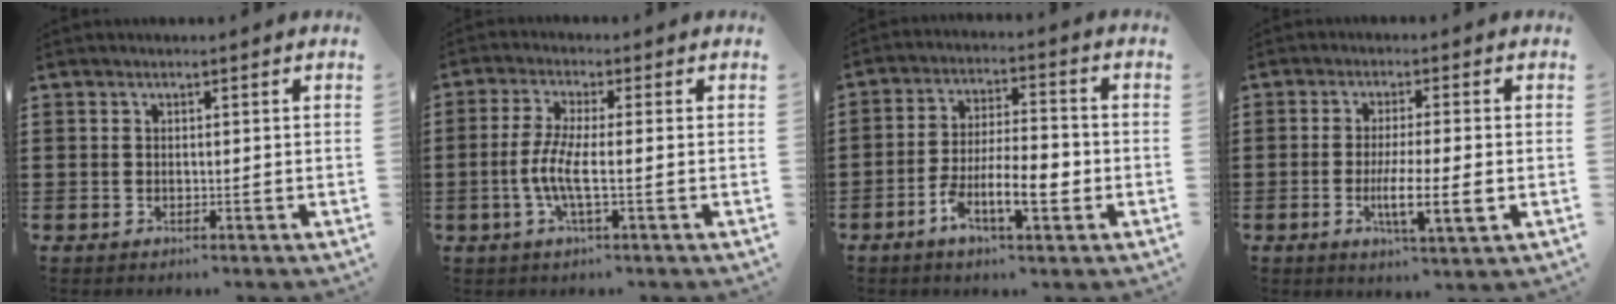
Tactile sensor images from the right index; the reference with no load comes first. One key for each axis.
{"total": 5.7, "fx": -1.3, "fy": 0.6, "fz": 5.5, "tx": -0.127, "ty": -0.015, "tz": -0.032}
{"total": 8.4, "fx": -3.5, "fy": 2.8, "fz": 7.1, "tx": -0.136, "ty": -0.001, "tz": -0.065}
{"total": 7.3, "fx": -1.7, "fy": 0.8, "fz": 7.0, "tx": -0.123, "ty": -0.013, "tz": -0.027}